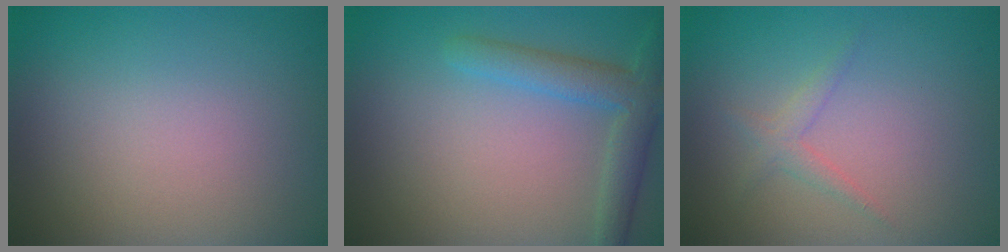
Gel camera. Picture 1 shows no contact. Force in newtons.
{"total": 3.8, "press": 3.8, "slide": 0.3}
{"total": 1.3, "press": 1.3, "slide": 0.1}